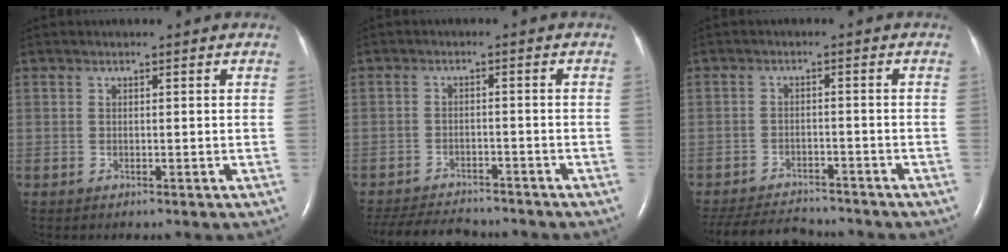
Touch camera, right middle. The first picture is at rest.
{"total": 11.2, "force": [-10.3, 2.6, 3.7], "torque": [-0.073, -0.008, -0.147]}
{"total": 10.7, "force": [-10.0, 2.3, 2.9], "torque": [-0.060, -0.005, -0.147]}